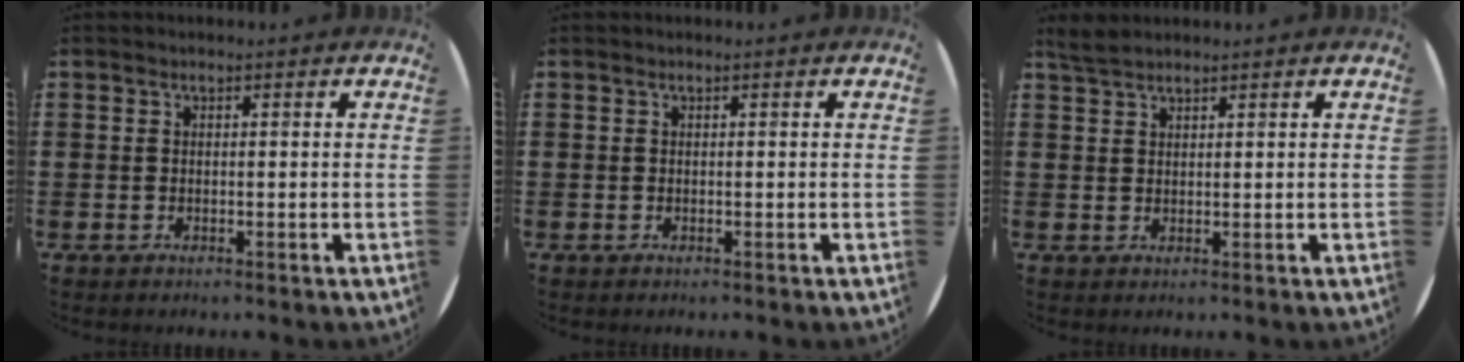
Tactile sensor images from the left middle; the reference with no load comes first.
{"total": 0.0}
{"total": 2.1, "force": [1.9, 0.4, 0.6], "torque": [-0.016, 0.005, 0.037]}